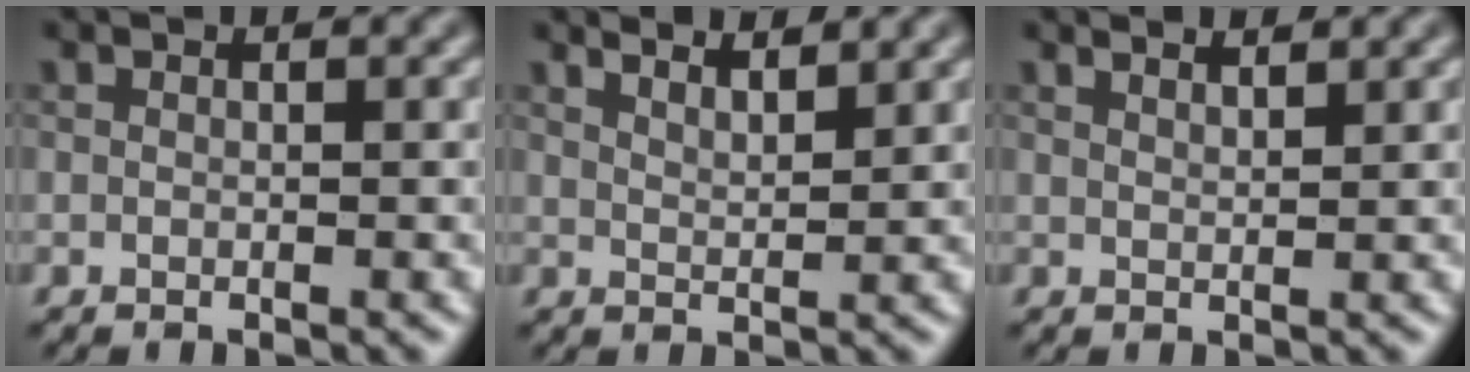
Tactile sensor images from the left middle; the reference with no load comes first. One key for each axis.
{"total": 3.9, "fx": 3.3, "fy": 0.9, "fz": 1.7, "tx": -0.009, "ty": 0.021, "tz": 0.030}
{"total": 2.3, "fx": 2.0, "fy": 0.4, "fz": 1.0, "tx": -0.006, "ty": 0.007, "tz": 0.013}